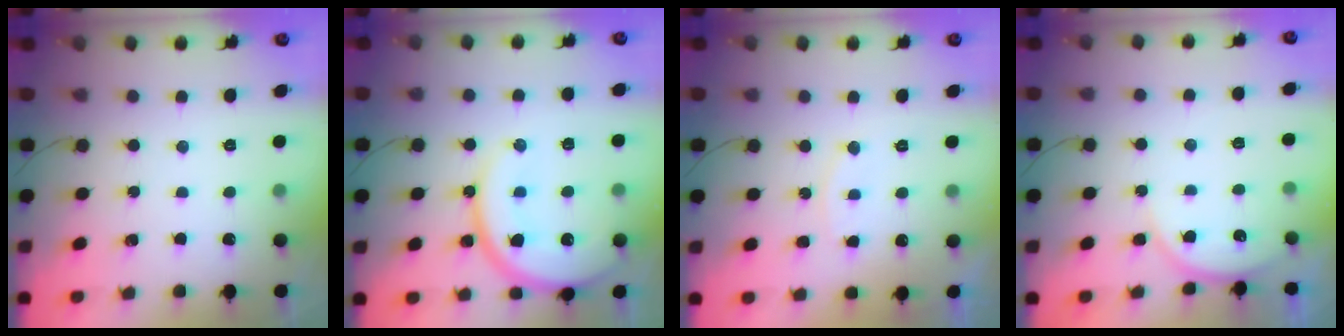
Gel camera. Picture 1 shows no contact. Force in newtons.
{"total": 15.4, "press": 15.4, "slide": 1.3}
{"total": 6.5, "press": 6.5, "slide": 0.3}
{"total": 5.8, "press": 5.8, "slide": 0.7}